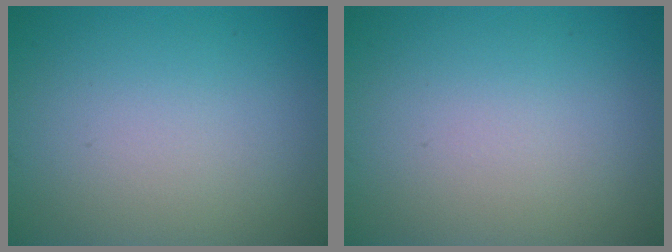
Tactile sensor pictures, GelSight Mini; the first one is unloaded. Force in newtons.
{"total": 0.0}